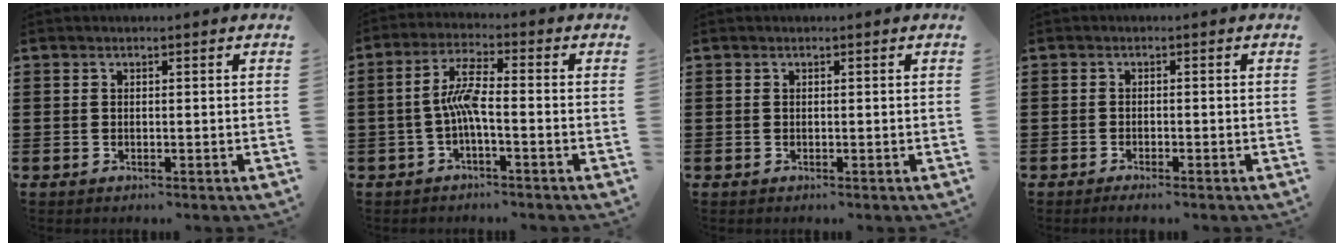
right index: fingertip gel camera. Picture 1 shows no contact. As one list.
[{"total": 5.7, "force": [-1.3, 1.2, 5.4], "torque": [-0.113, 0.002, -0.030]}, {"total": 0.0}, {"total": 1.0, "force": [-1.0, 0.0, 0.4], "torque": [-0.009, -0.002, -0.018]}]